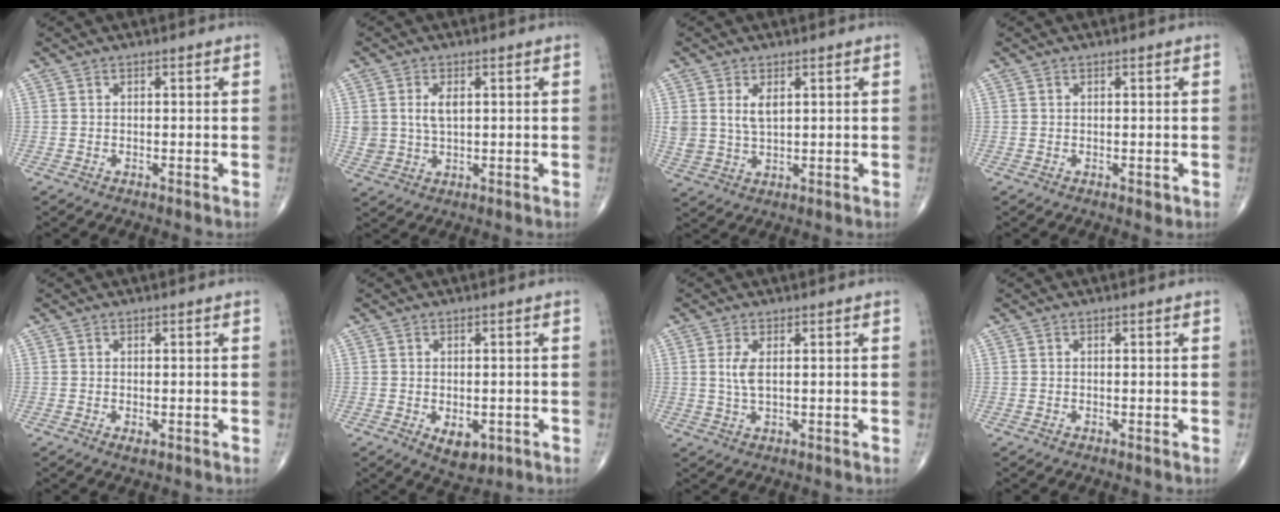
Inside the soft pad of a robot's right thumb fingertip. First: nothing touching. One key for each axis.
{"total": 4.7, "fx": 1.2, "fy": 2.9, "fz": 3.5, "tx": -0.063, "ty": -0.005, "tz": 0.028}
{"total": 4.9, "fx": 1.8, "fy": 2.8, "fz": 3.7, "tx": -0.068, "ty": -0.007, "tz": 0.043}
{"total": 0.9, "fx": -0.1, "fy": 0.6, "fz": 0.6, "tx": -0.006, "ty": -0.002, "tz": 0.002}
{"total": 1.0, "fx": -0.3, "fy": 0.5, "fz": 0.8, "tx": -0.014, "ty": -0.002, "tz": -0.005}
{"total": 4.9, "fx": -1.5, "fy": 2.9, "fz": 3.7, "tx": -0.042, "ty": -0.002, "tz": -0.011}
{"total": 3.5, "fx": 0.7, "fy": 1.3, "fz": 3.1, "tx": -0.073, "ty": -0.004, "tz": 0.020}
{"total": 0.0}